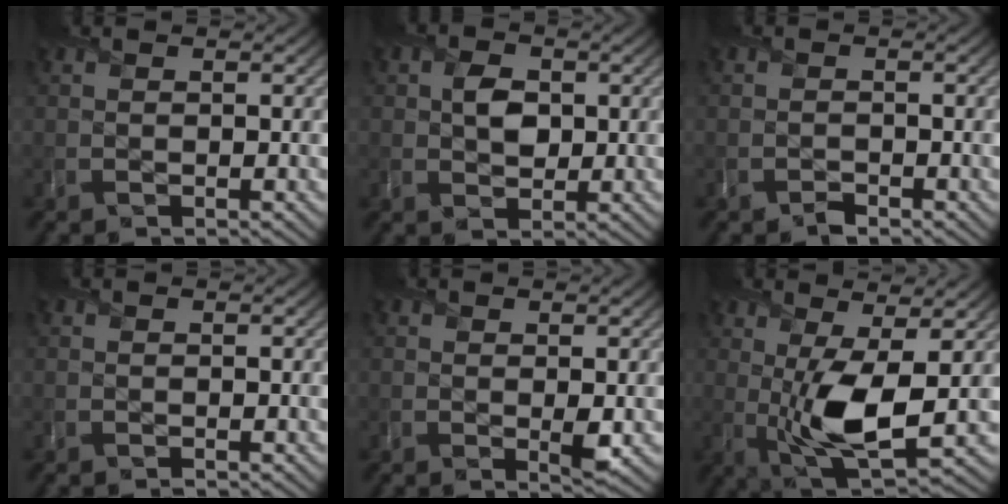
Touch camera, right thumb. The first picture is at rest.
{"total": 3.6, "force": [0.5, 2.8, 2.2], "torque": [-0.047, -0.004, 0.002]}
{"total": 1.4, "force": [-1.0, 0.8, 0.5], "torque": [-0.009, -0.004, -0.024]}
{"total": 0.5, "force": [-0.3, 0.3, 0.2], "torque": [-0.004, -0.006, -0.008]}
{"total": 1.6, "force": [0.1, 0.8, 1.4], "torque": [-0.024, -0.011, 0.001]}
{"total": 8.6, "force": [0.0, 3.4, 8.0], "torque": [-0.164, -0.009, 0.002]}